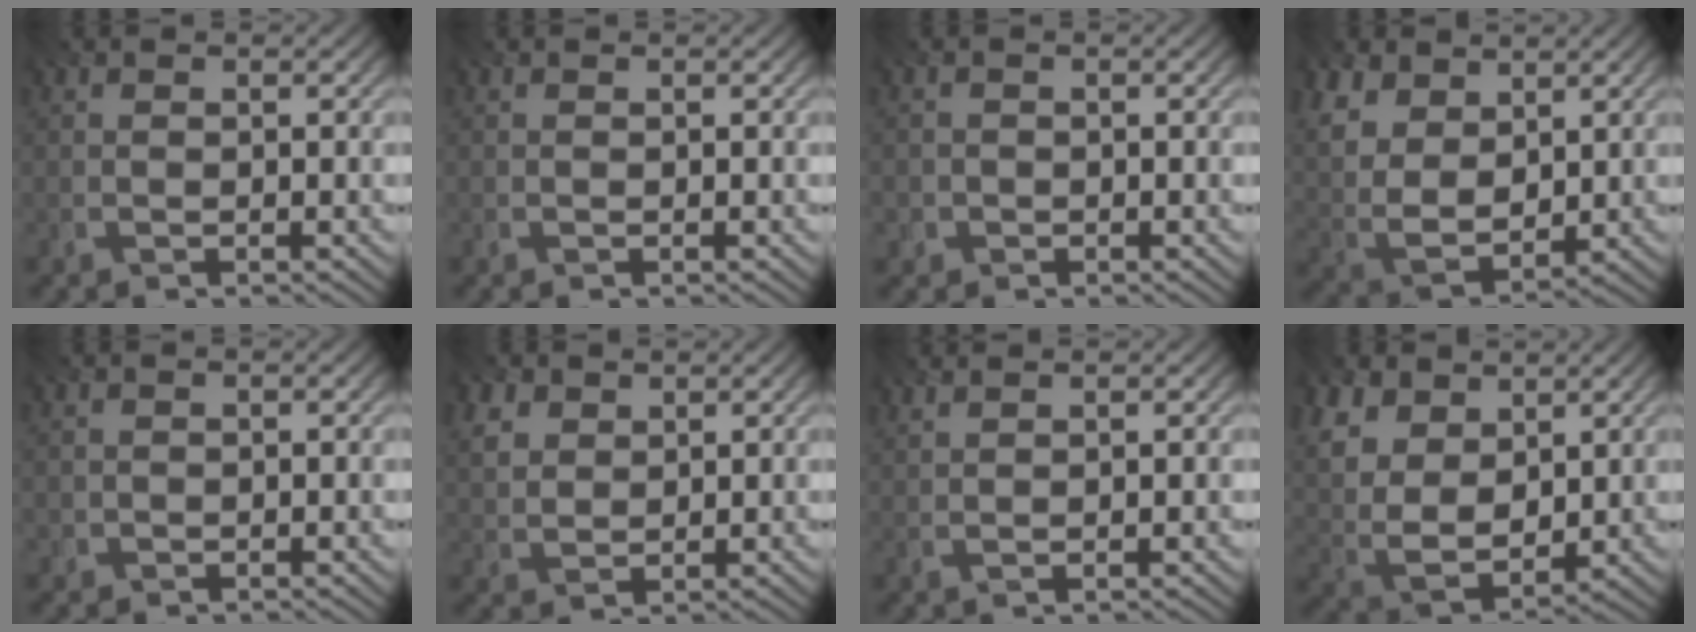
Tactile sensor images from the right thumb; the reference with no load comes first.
{"total": 0.0}
{"total": 1.2, "force": [-0.6, 0.9, -0.4], "torque": [0.007, -0.002, -0.017]}
{"total": 9.9, "force": [4.7, 6.2, 6.0], "torque": [-0.176, 0.011, 0.086]}
{"total": 0.7, "force": [-0.2, 0.6, -0.2], "torque": [0.005, 0.001, -0.006]}
{"total": 4.3, "force": [2.3, 3.0, 2.2], "torque": [-0.070, -0.002, 0.047]}
{"total": 2.2, "force": [1.7, 0.3, 1.4], "torque": [-0.012, 0.002, 0.012]}
{"total": 11.0, "force": [4.9, 7.1, 6.8], "torque": [-0.199, 0.014, 0.091]}